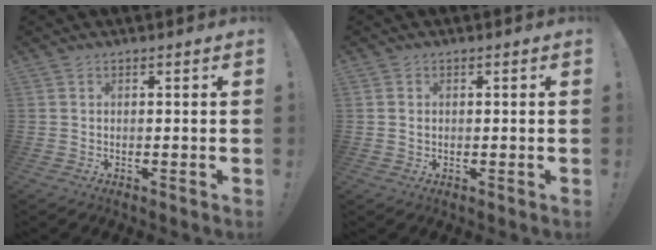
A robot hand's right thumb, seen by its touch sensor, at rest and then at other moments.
{"total": 0.8, "force": [0.0, 0.8, 0.2], "torque": [-0.007, 0.003, 0.001]}